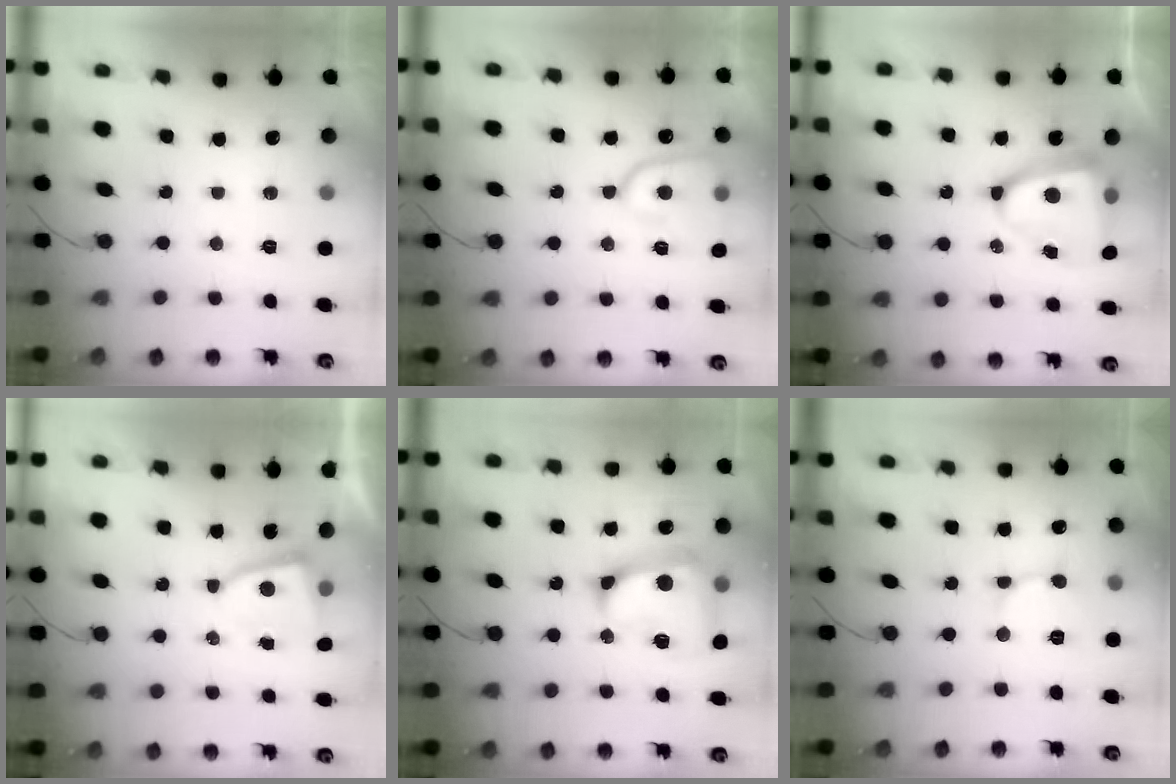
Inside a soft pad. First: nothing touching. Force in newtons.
{"total": 11.3, "press": 11.2, "slide": 1.1}
{"total": 12.5, "press": 12.4, "slide": 1.5}
{"total": 4.2, "press": 4.1, "slide": 0.5}
{"total": 15.7, "press": 15.5, "slide": 2.2}
{"total": 1.6, "press": 1.6, "slide": 0.1}